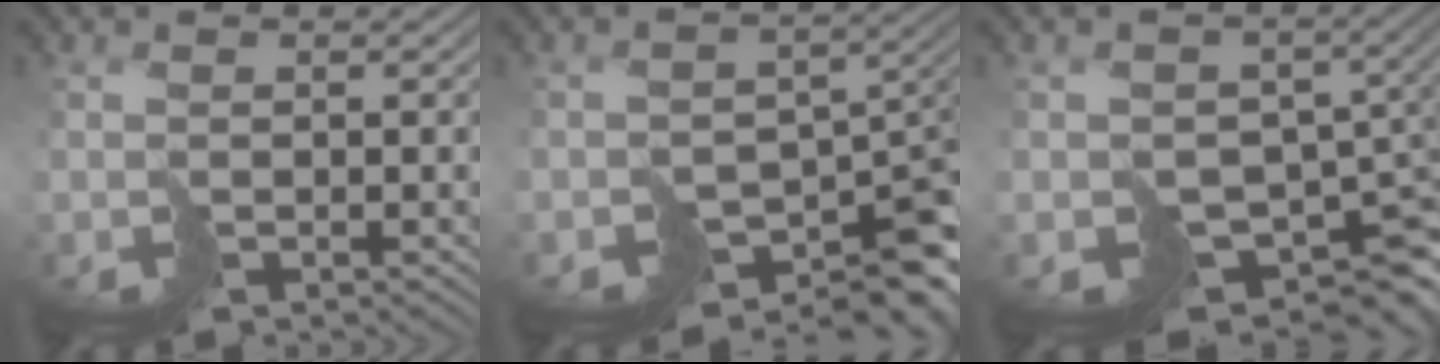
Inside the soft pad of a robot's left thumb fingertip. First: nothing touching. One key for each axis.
{"total": 10.5, "fx": -7.3, "fy": 5.0, "fz": 5.8, "tx": -0.073, "ty": -0.021, "tz": -0.096}
{"total": 8.2, "fx": -3.7, "fy": 5.7, "fz": 4.7, "tx": -0.064, "ty": -0.033, "tz": -0.044}